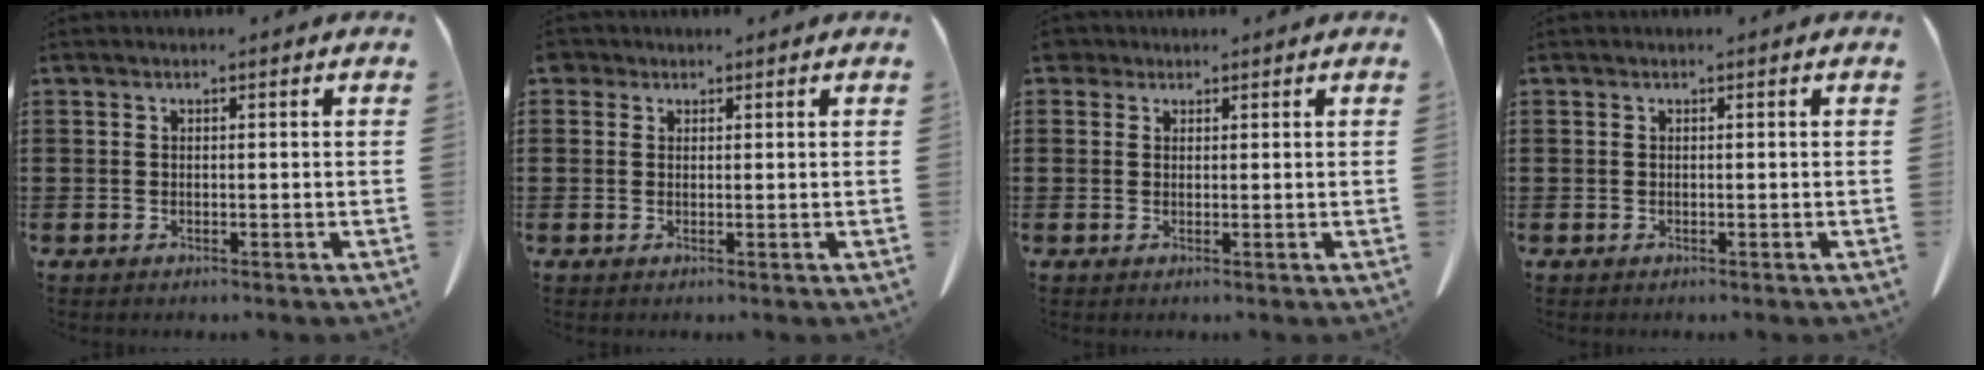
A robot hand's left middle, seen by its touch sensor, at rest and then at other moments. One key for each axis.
{"total": 1.2, "fx": 0.8, "fy": 0.9, "fz": 0.3, "tx": -0.011, "ty": 0.004, "tz": 0.016}
{"total": 1.7, "fx": 1.2, "fy": 1.1, "fz": 0.4, "tx": -0.016, "ty": 0.005, "tz": 0.024}
{"total": 0.0}